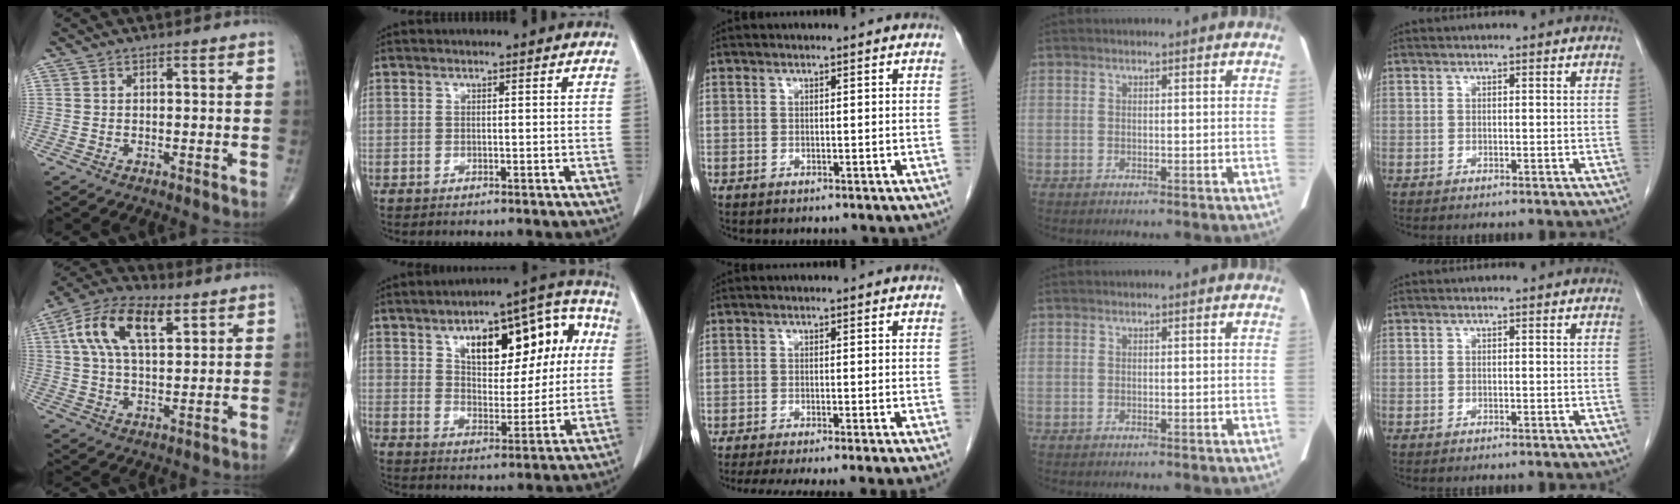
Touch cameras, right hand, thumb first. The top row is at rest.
{"thumb": {"total": 14.6, "force": [5.5, 7.3, 11.4], "torque": [-0.204, 0.009, 0.095]}, "index": {"total": 16.2, "force": [5.0, 7.5, 13.5], "torque": [-0.172, 0.044, 0.076]}, "middle": {"total": 8.0, "force": [-6.7, -0.9, 4.4], "torque": [-0.046, -0.018, -0.102]}}